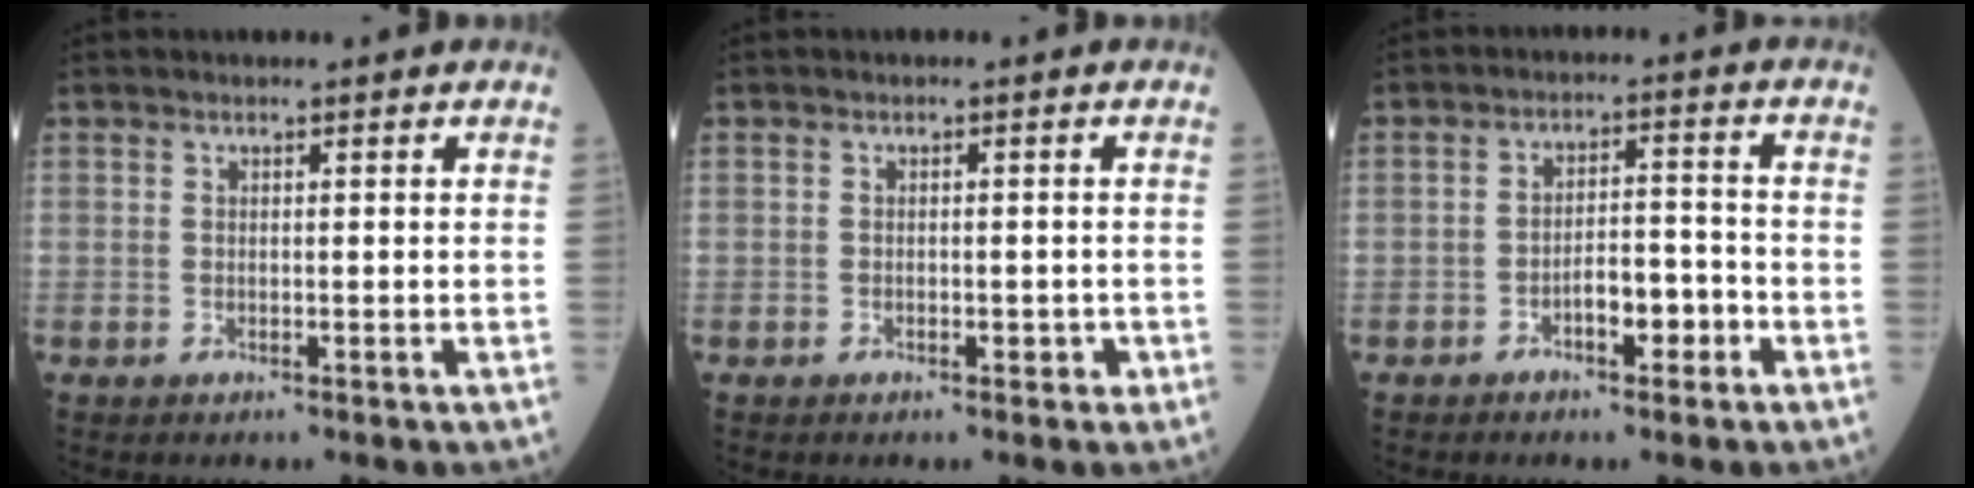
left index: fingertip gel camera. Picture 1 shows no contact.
{"total": 1.8, "force": [-0.9, 0.9, 1.2], "torque": [-0.017, 0.003, -0.010]}
{"total": 5.1, "force": [-2.7, 1.7, 3.9], "torque": [-0.065, 0.013, -0.046]}